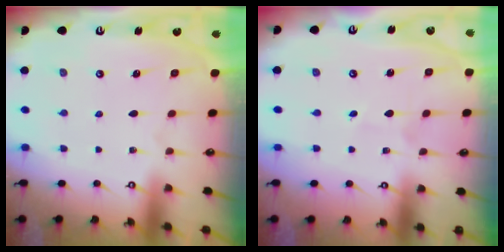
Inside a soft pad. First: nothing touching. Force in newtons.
{"total": 0.5, "press": 0.5, "slide": 0.0}